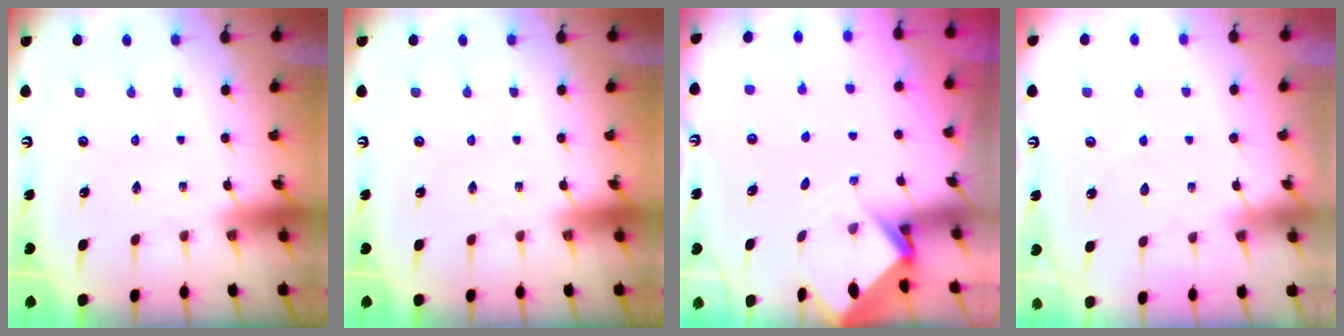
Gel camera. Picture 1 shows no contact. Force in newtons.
{"total": 0.0}
{"total": 3.6, "press": 3.6, "slide": 0.3}
{"total": 2.5, "press": 2.5, "slide": 0.4}